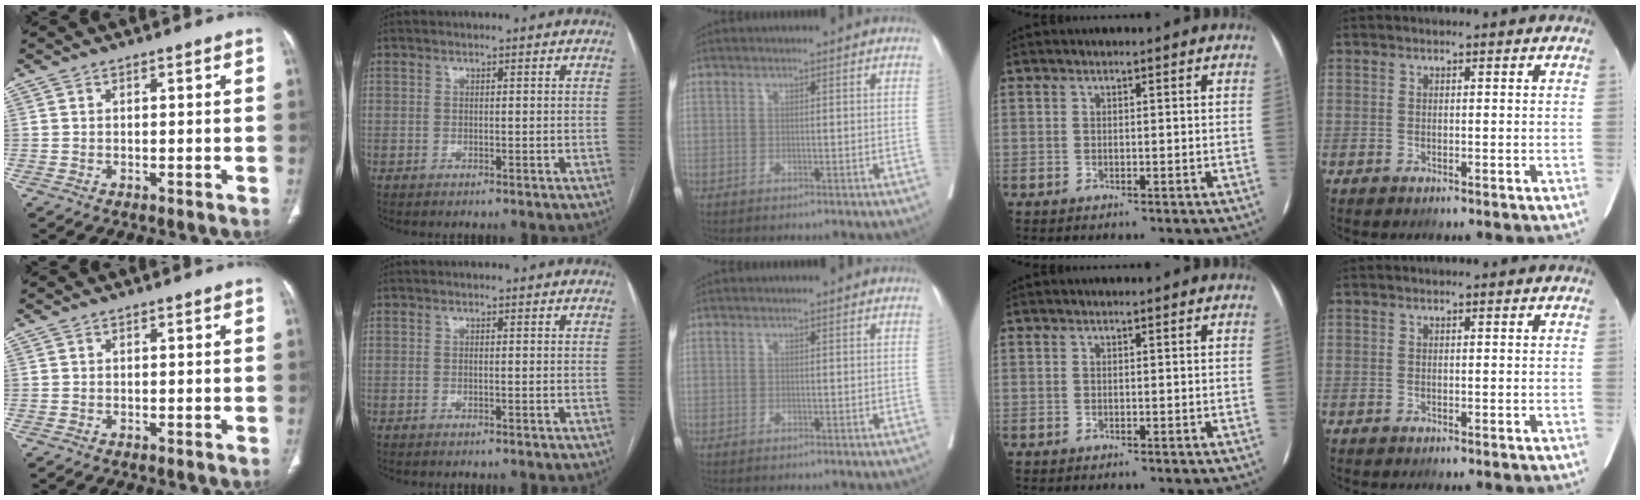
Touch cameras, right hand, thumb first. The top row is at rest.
{}